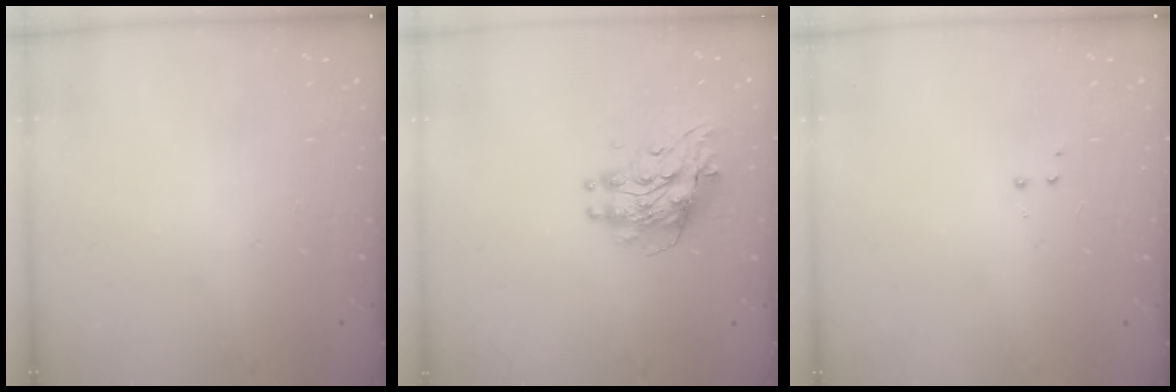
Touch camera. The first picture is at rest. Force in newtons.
{"total": 9.0, "press": 9.0, "slide": 0.9}
{"total": 2.8, "press": 2.7, "slide": 0.5}